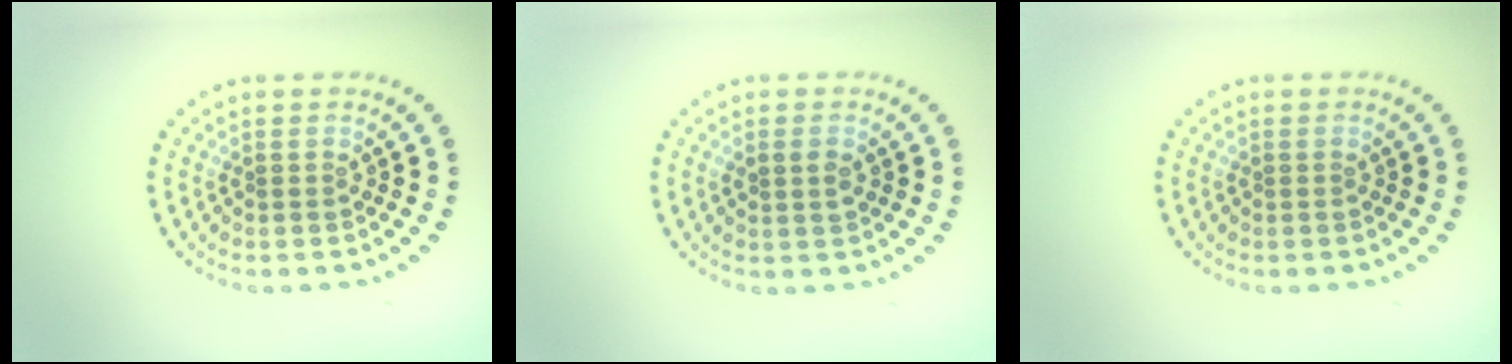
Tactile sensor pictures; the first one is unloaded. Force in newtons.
{"total": 1.4, "press": 1.4, "slide": 0.2}
{"total": 0.0}